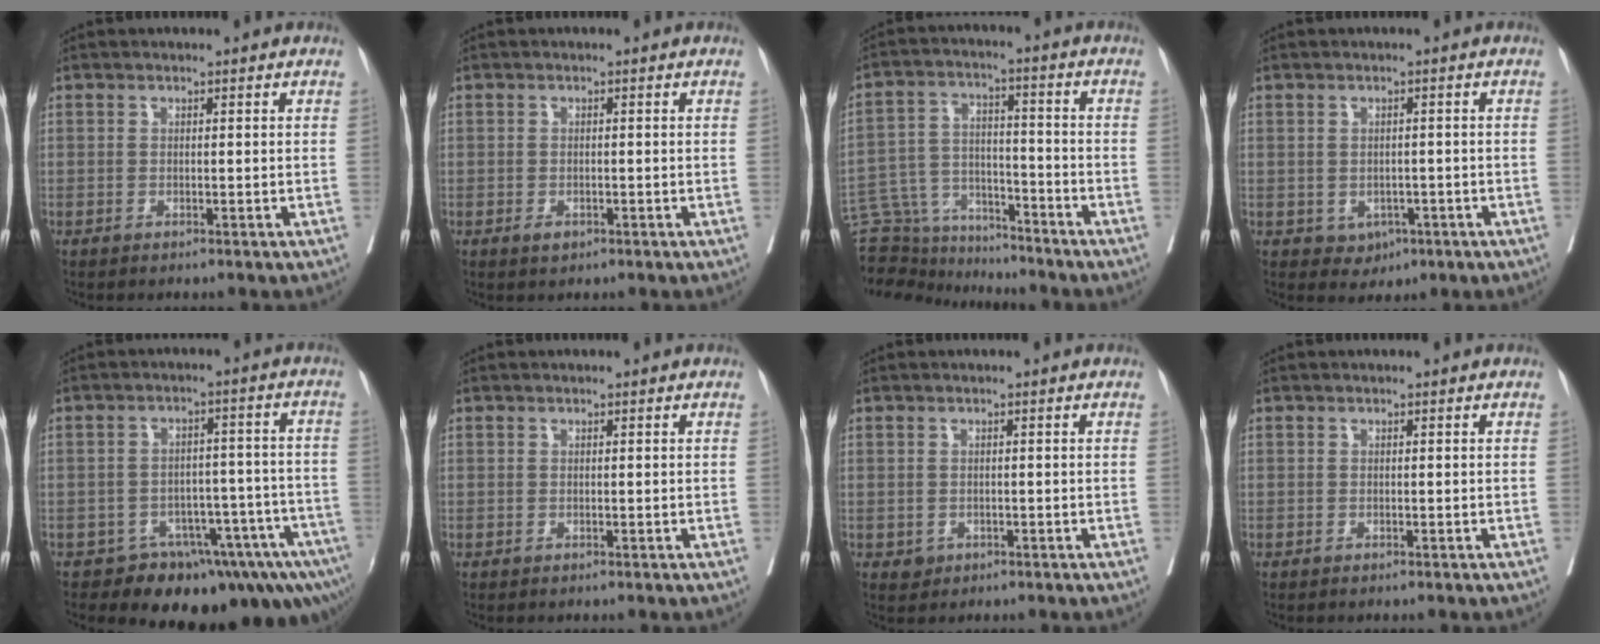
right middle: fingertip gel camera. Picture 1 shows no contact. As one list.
[{"total": 1.4, "force": [-0.7, 0.8, 0.8], "torque": [-0.012, 0.001, -0.007]}, {"total": 11.5, "force": [-10.6, 3.8, 2.3], "torque": [-0.045, 0.045, -0.183]}, {"total": 3.5, "force": [-1.4, 2.8, 1.6], "torque": [-0.016, 0.003, -0.005]}, {"total": 13.3, "force": [-9.8, 5.4, 7.2], "torque": [-0.028, 0.057, -0.120]}, {"total": 0.0}, {"total": 1.4, "force": [-0.5, 1.2, 0.3], "torque": [-0.002, 0.004, -0.003]}, {"total": 0.0}]